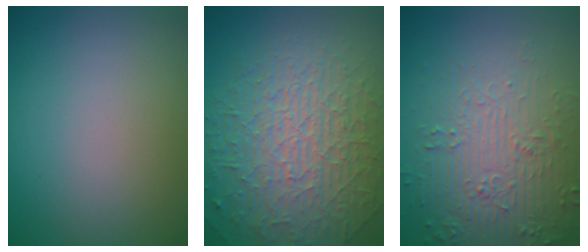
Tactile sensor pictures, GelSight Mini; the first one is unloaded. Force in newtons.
{"total": 10.1, "press": 6.5, "slide": 7.7}
{"total": 4.4, "press": 4.4, "slide": 0.6}